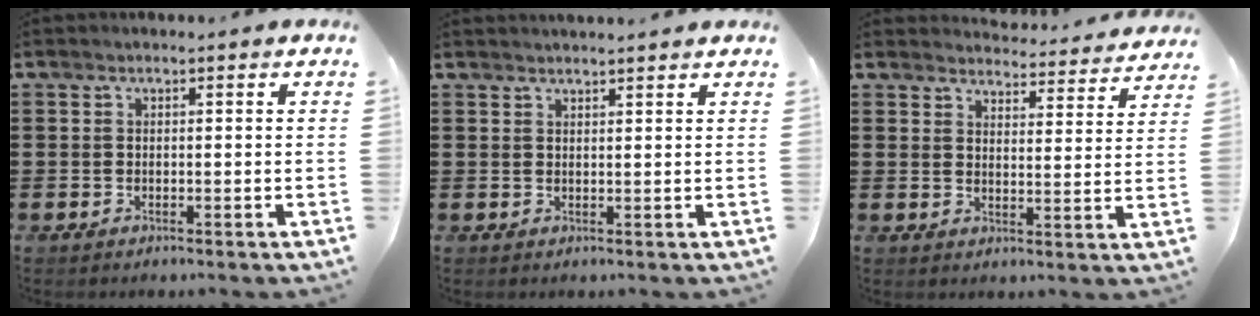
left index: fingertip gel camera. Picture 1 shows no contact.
{"total": 1.5, "force": [1.5, -0.1, 0.2], "torque": [-0.006, 0.001, 0.030]}
{"total": 4.1, "force": [4.1, 0.1, 0.0], "torque": [-0.011, -0.033, 0.070]}